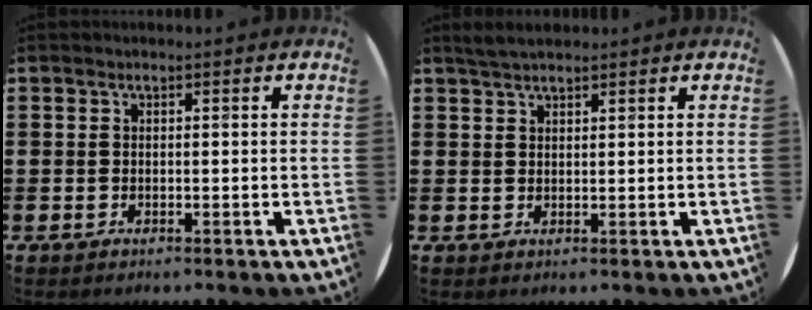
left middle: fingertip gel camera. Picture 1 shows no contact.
{"total": 2.2, "force": [1.9, 0.3, 0.9], "torque": [-0.022, 0.003, 0.036]}